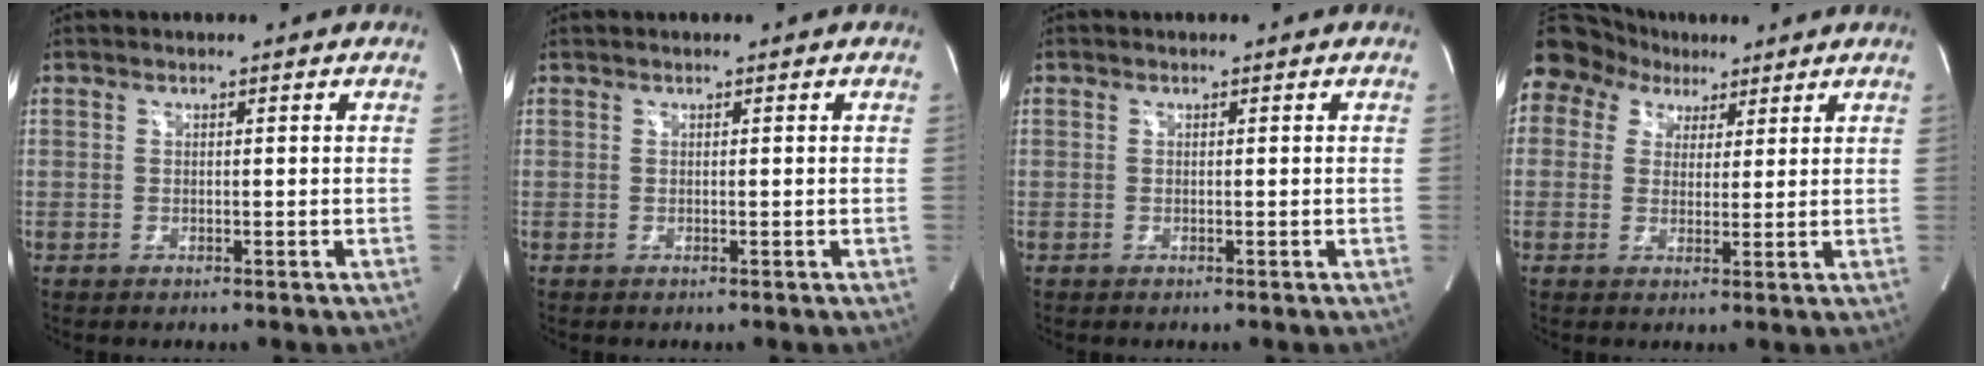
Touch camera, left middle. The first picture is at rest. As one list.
[{"total": 0.0}, {"total": 0.0}, {"total": 14.8, "force": [8.5, 11.2, 4.4], "torque": [-0.145, 0.073, 0.162]}]